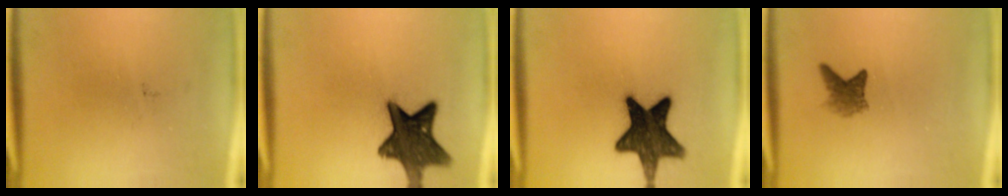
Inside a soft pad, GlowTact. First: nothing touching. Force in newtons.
{"total": 12.7}
{"total": 14.5}
{"total": 2.7}